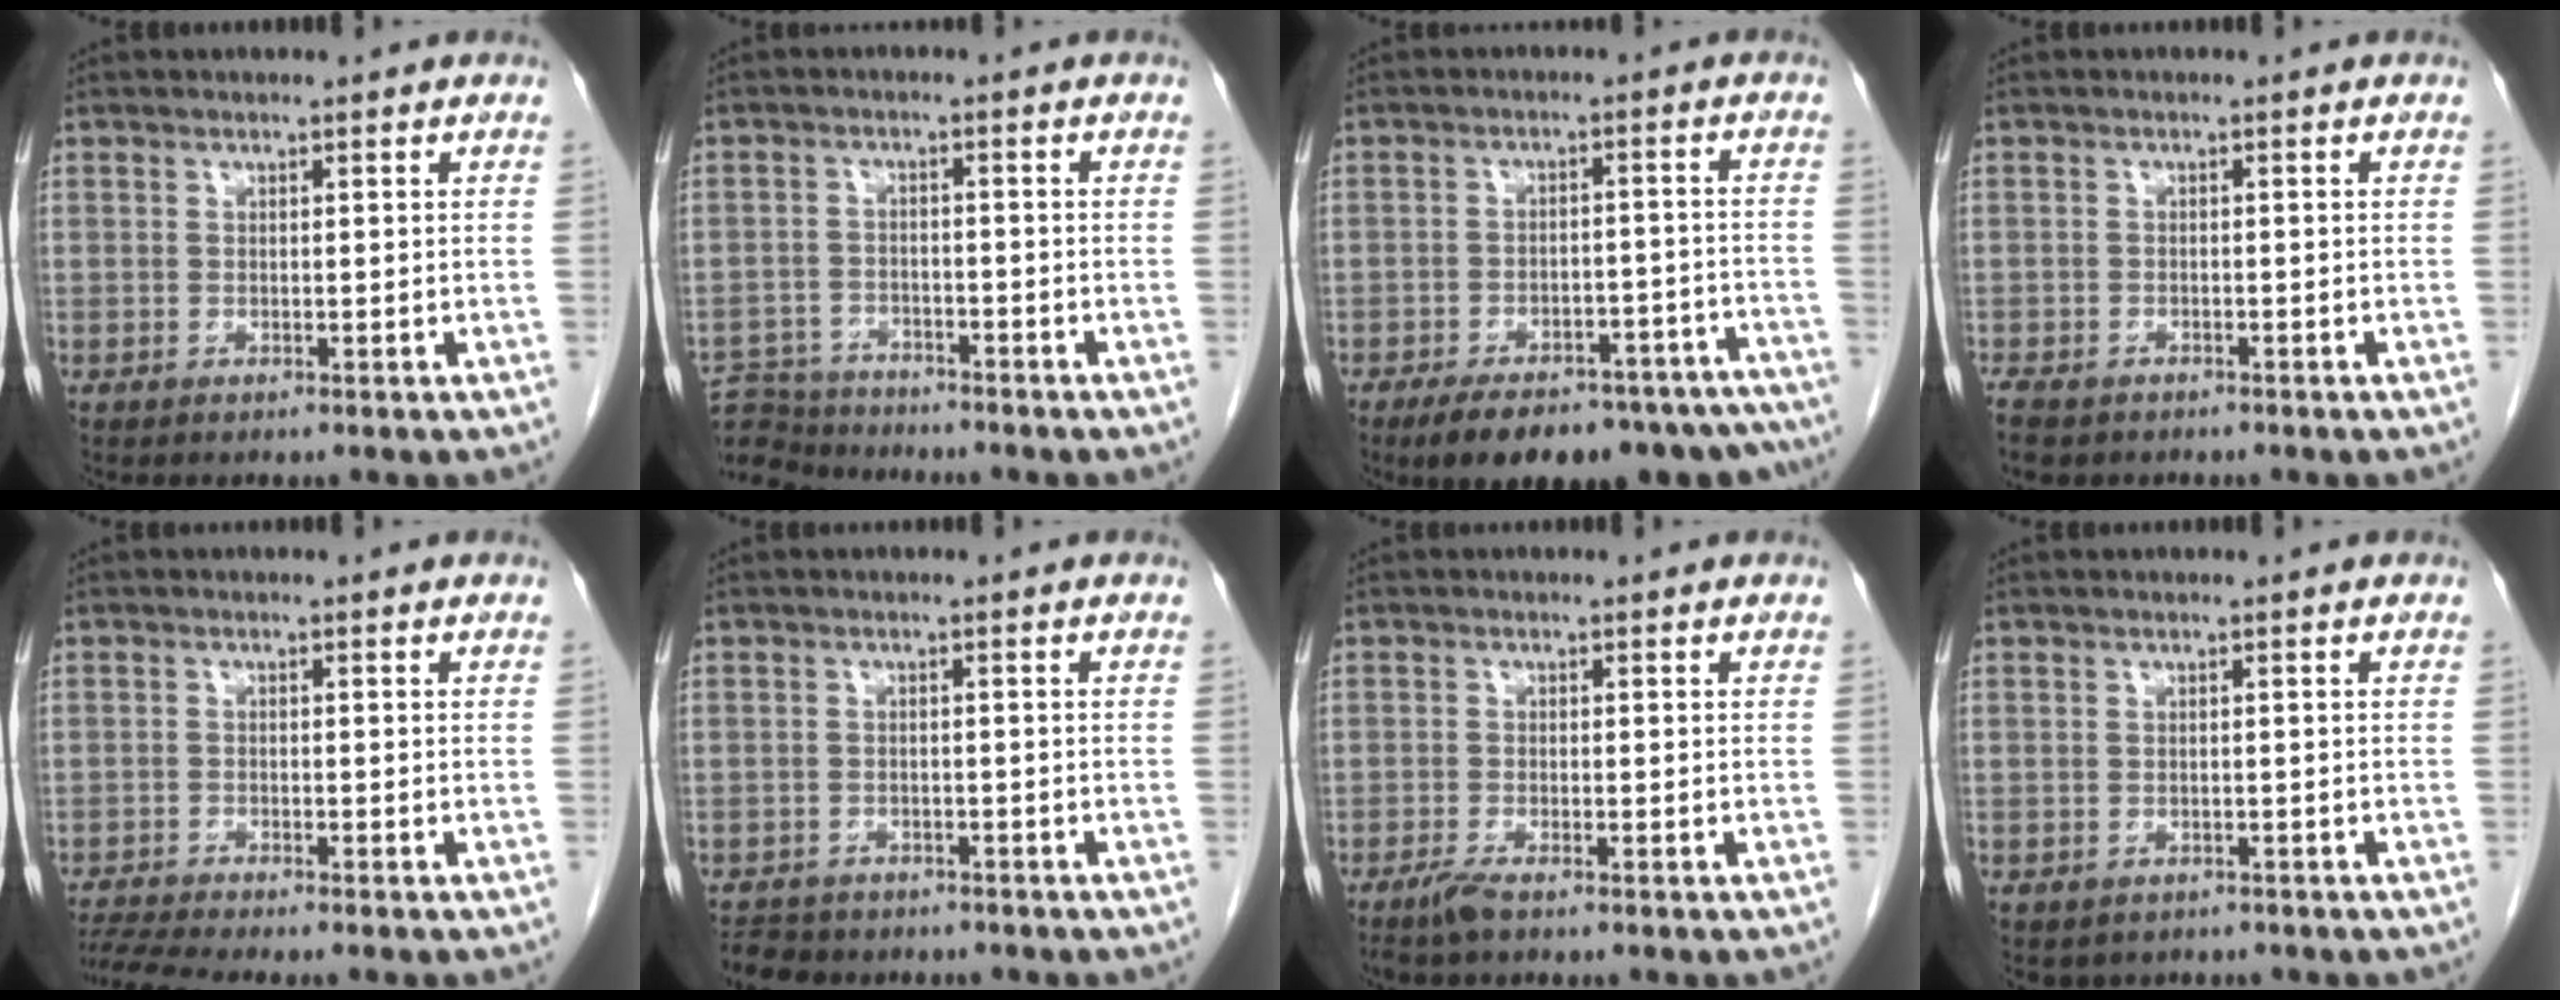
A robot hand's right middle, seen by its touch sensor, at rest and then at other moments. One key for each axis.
{"total": 8.1, "fx": -8.0, "fy": 1.5, "fz": 0.5, "tx": -0.008, "ty": 0.003, "tz": -0.139}
{"total": 18.4, "fx": -14.9, "fy": 6.6, "fz": 8.5, "tx": -0.085, "ty": 0.013, "tz": -0.192}
{"total": 4.9, "fx": -3.8, "fy": 2.2, "fz": 2.1, "tx": -0.037, "ty": -0.010, "tz": -0.057}
{"total": 5.9, "fx": -5.3, "fy": -1.2, "fz": 2.2, "tx": -0.043, "ty": -0.019, "tz": -0.092}
{"total": 5.5, "fx": -4.8, "fy": 2.5, "fz": 1.1, "tx": -0.023, "ty": -0.006, "tz": -0.070}
{"total": 2.2, "fx": -1.7, "fy": 0.1, "fz": 1.4, "tx": -0.036, "ty": -0.005, "tz": -0.034}
{"total": 3.0, "fx": -2.3, "fy": 1.9, "fz": 0.5, "tx": -0.007, "ty": 0.000, "tz": -0.029}